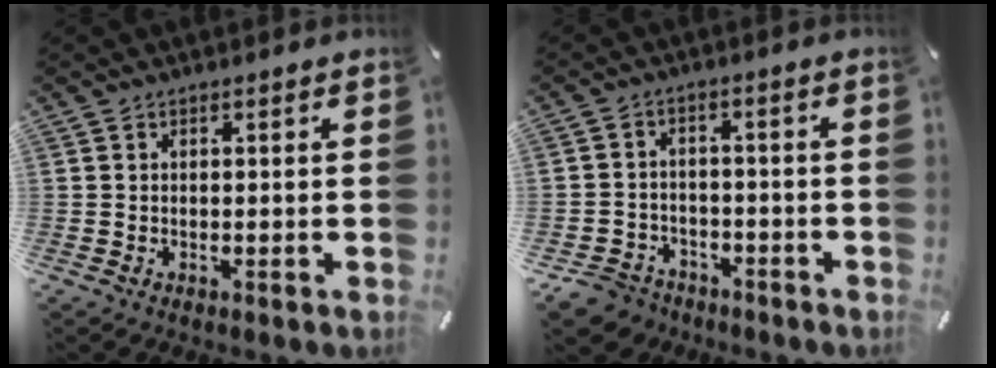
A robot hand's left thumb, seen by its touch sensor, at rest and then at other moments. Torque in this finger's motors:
{"motor_torque": [-0.73, 1.15, 0.42, 0.62, 0.07]}